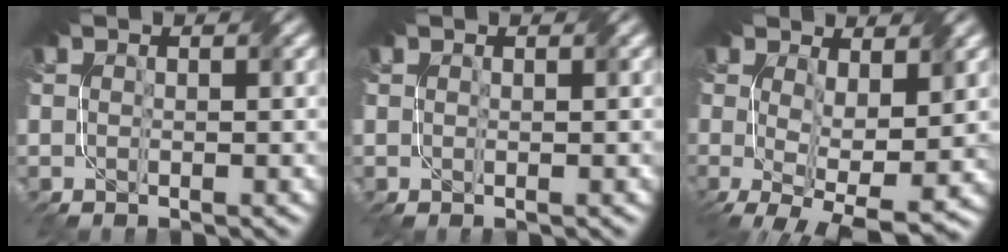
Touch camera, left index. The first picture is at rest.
{"total": 0.0}
{"total": 8.4, "force": [-0.9, 4.7, 7.0], "torque": [-0.135, -0.025, 0.004]}